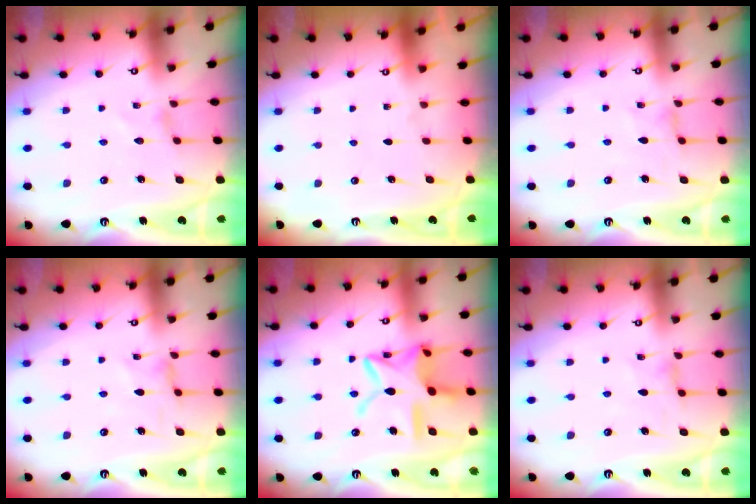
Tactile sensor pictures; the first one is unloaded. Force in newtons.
{"total": 0.0}
{"total": 0.0}
{"total": 0.7, "press": 0.7, "slide": 0.3}
{"total": 17.3, "press": 17.3, "slide": 1.4}
{"total": 1.5, "press": 1.4, "slide": 0.4}